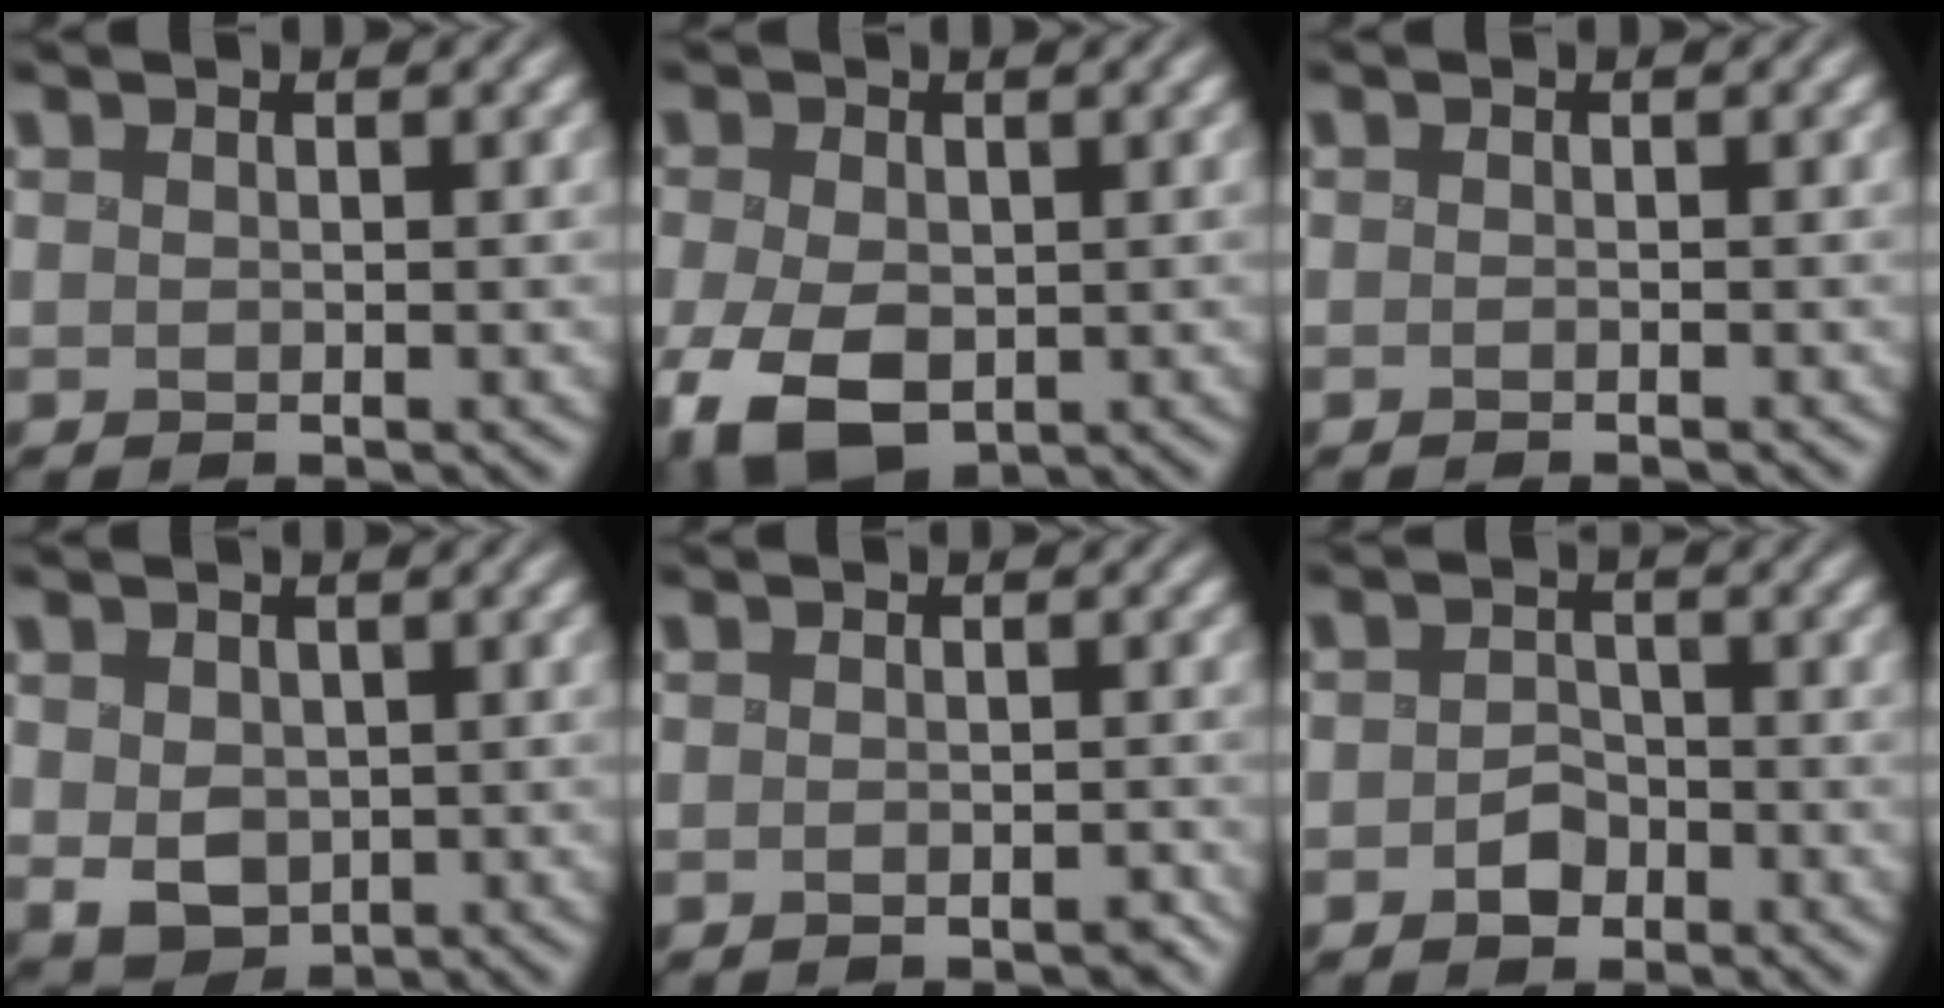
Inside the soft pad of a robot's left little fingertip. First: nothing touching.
{"total": 6.7, "force": [-2.2, 4.4, 4.7], "torque": [-0.115, -0.018, -0.040]}
{"total": 0.5, "force": [-0.5, -0.1, 0.2], "torque": [0.001, 0.003, -0.010]}
{"total": 2.8, "force": [-0.1, 2.3, 1.6], "torque": [-0.035, -0.008, 0.002]}
{"total": 1.2, "force": [-0.8, 0.5, 0.6], "torque": [-0.004, -0.005, -0.013]}
{"total": 2.3, "force": [-1.5, 1.5, 0.7], "torque": [-0.002, -0.002, -0.034]}